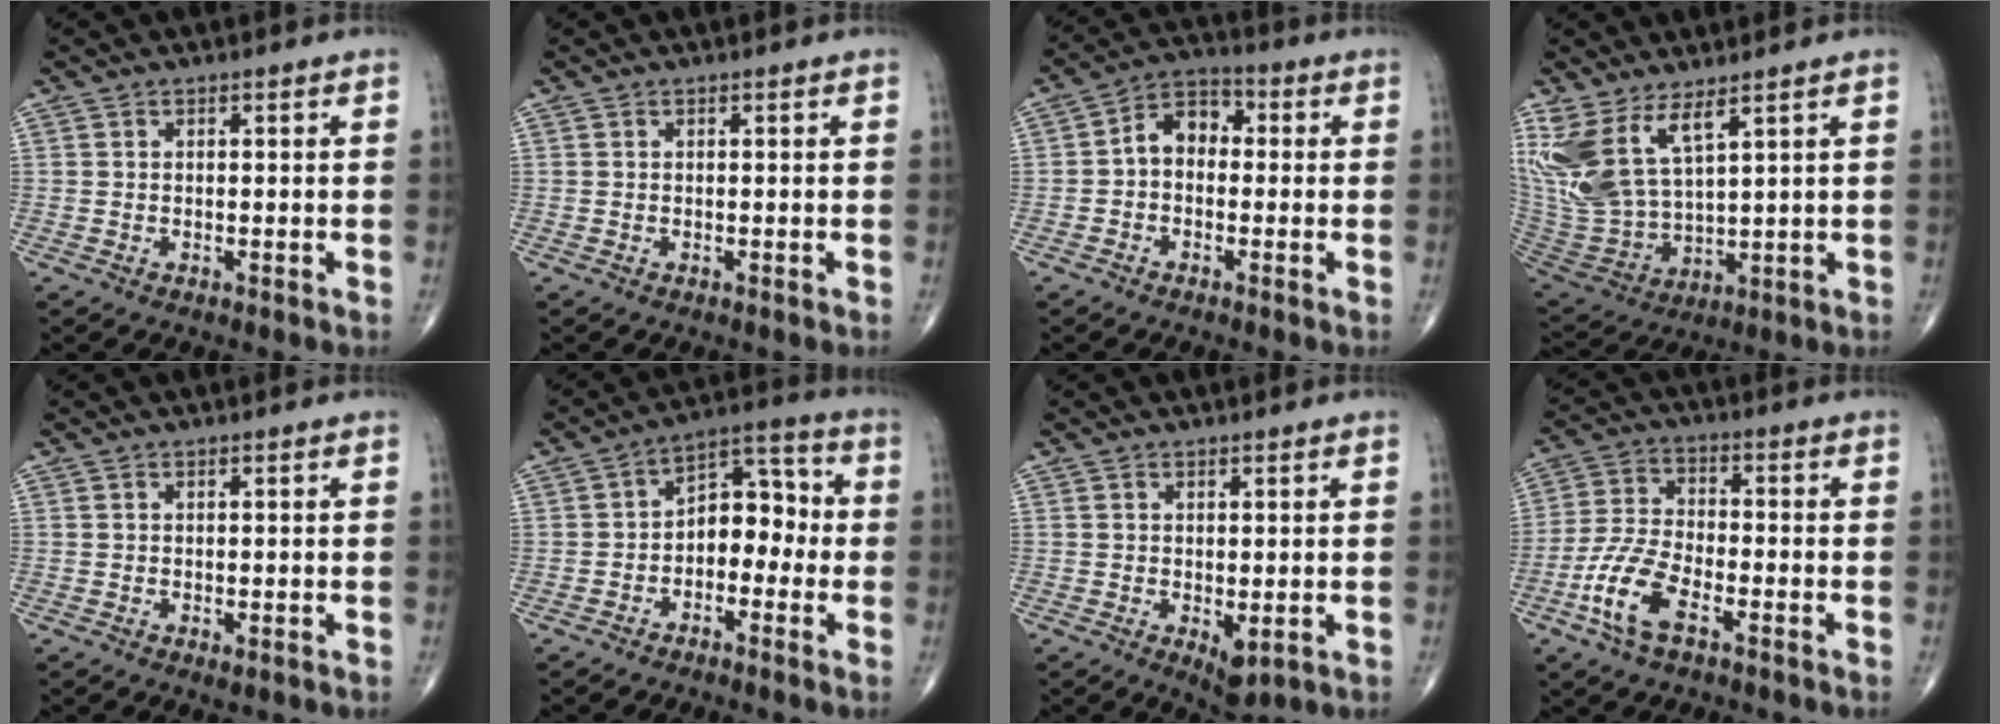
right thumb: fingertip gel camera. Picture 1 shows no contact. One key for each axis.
{"total": 0.0}
{"total": 6.9, "fx": -0.3, "fy": 4.9, "fz": 4.9, "tx": -0.059, "ty": 0.025, "tz": -0.022}
{"total": 13.7, "fx": 7.5, "fy": 5.5, "fz": 10.1, "tx": -0.222, "ty": -0.038, "tz": 0.173}
{"total": 1.0, "fx": 0.0, "fy": 0.5, "fz": 0.8, "tx": -0.016, "ty": -0.002, "tz": 0.005}
{"total": 9.2, "fx": -1.6, "fy": 6.0, "fz": 6.8, "tx": -0.065, "ty": 0.046, "tz": -0.041}
{"total": 3.4, "fx": -0.4, "fy": 1.5, "fz": 3.1, "tx": -0.040, "ty": -0.012, "tz": 0.002}
{"total": 9.8, "fx": -4.8, "fy": 4.1, "fz": 7.4, "tx": -0.167, "ty": 0.021, "tz": -0.095}